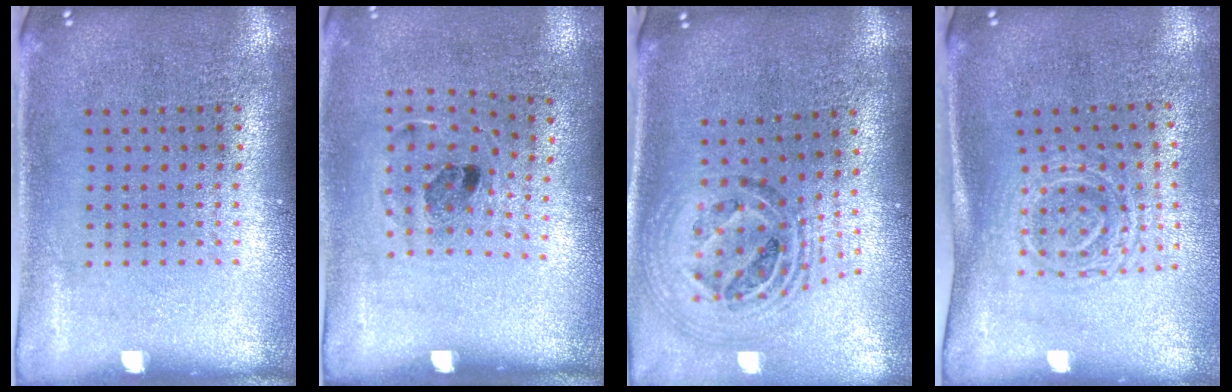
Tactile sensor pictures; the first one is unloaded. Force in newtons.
{"total": 1.2, "press": 0.7, "slide": 0.9}
{"total": 1.7, "press": 1.5, "slide": 0.8}
{"total": 1.7, "press": 1.3, "slide": 1.1}